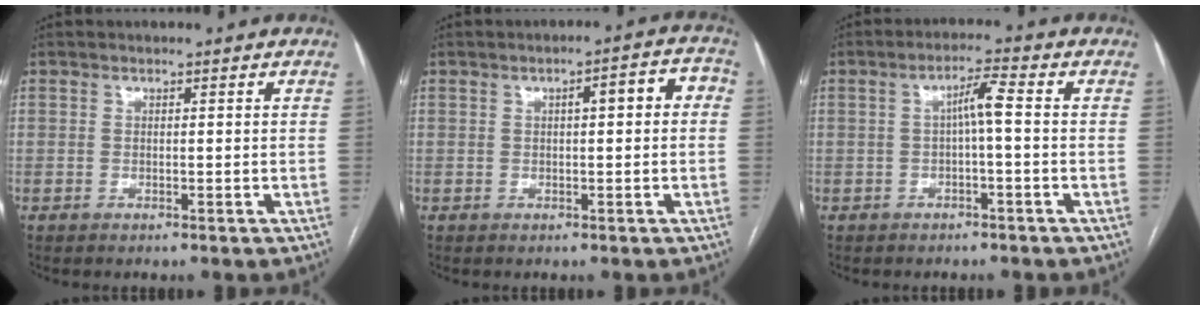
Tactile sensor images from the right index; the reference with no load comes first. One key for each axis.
{"total": 4.7, "fx": 0.6, "fy": 1.2, "fz": 4.5, "tx": -0.059, "ty": 0.026, "tz": 0.004}
{"total": 3.8, "fx": -0.2, "fy": 0.2, "fz": 3.8, "tx": -0.064, "ty": 0.015, "tz": -0.001}